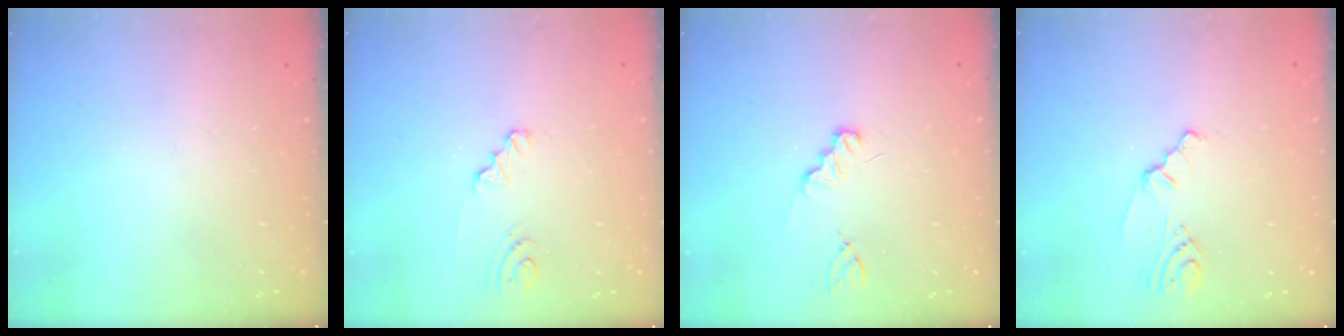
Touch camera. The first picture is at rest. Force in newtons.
{"total": 2.4, "press": 2.4, "slide": 0.3}
{"total": 1.2, "press": 1.2, "slide": 0.1}
{"total": 1.8, "press": 1.7, "slide": 0.6}